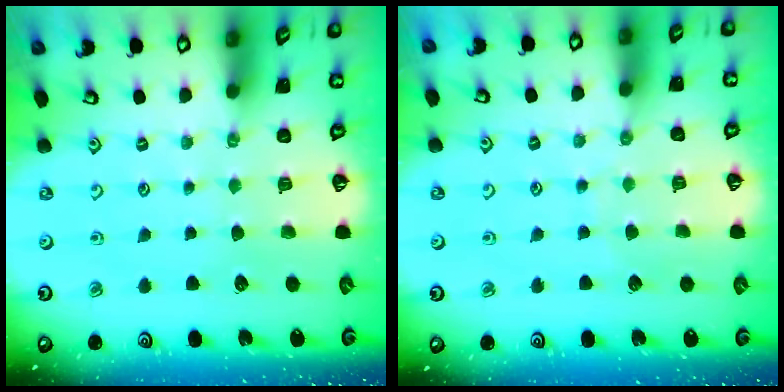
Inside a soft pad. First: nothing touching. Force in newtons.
{"total": 4.8, "press": 4.7, "slide": 0.6}